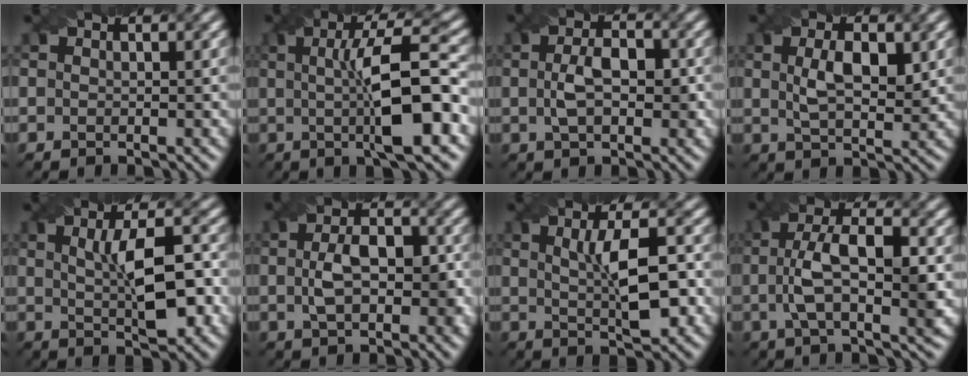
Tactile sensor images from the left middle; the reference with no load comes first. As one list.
[{"total": 9.2, "force": [-0.2, 1.9, 8.9], "torque": [-0.128, 0.004, -0.002]}, {"total": 4.1, "force": [0.0, 2.2, 3.5], "torque": [-0.067, 0.003, -0.002]}, {"total": 4.4, "force": [1.0, 2.0, 3.8], "torque": [-0.078, 0.000, 0.020]}, {"total": 6.7, "force": [0.6, 1.9, 6.3], "torque": [-0.095, 0.007, 0.009]}, {"total": 5.3, "force": [-0.1, 2.9, 4.5], "torque": [-0.079, 0.001, -0.002]}, {"total": 6.0, "force": [0.6, 1.6, 5.7], "torque": [-0.087, 0.007, 0.011]}, {"total": 6.6, "force": [0.0, 2.4, 6.2], "torque": [-0.113, 0.005, -0.003]}]